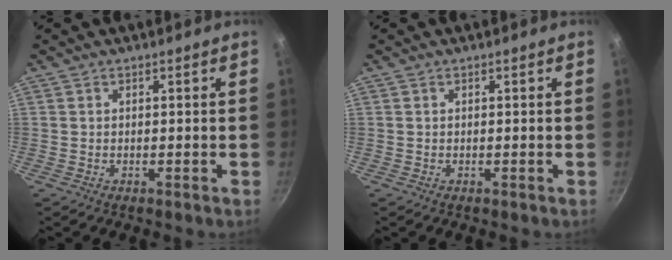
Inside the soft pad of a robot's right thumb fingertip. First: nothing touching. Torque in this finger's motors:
{"motor_torque": [-0.33, 0.07, -0.15, -0.02, 0.01]}